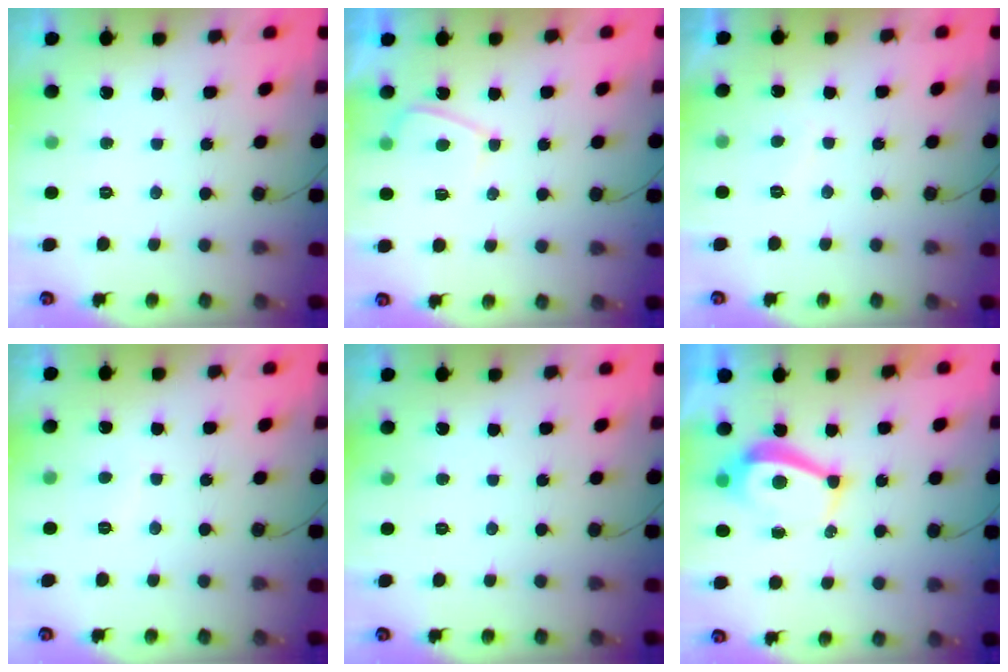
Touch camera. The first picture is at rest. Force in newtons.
{"total": 2.8, "press": 2.7, "slide": 0.7}
{"total": 1.7, "press": 1.6, "slide": 0.7}
{"total": 3.1, "press": 3.1, "slide": 0.4}
{"total": 0.0}
{"total": 5.7, "press": 5.7, "slide": 0.2}